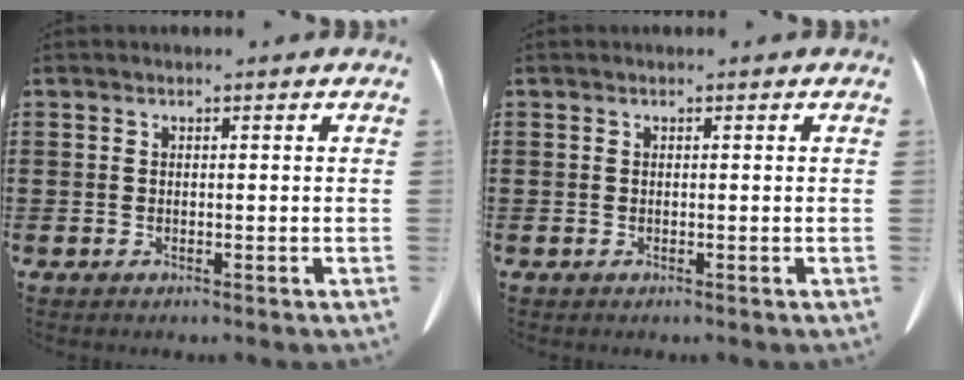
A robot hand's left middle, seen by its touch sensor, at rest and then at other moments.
{"total": 0.0}